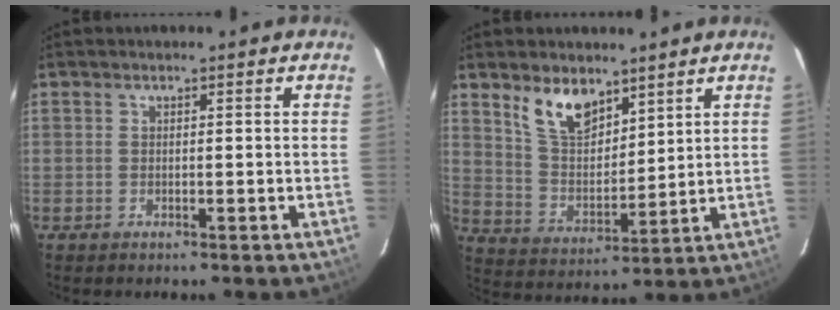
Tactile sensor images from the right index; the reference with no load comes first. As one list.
[{"total": 9.7, "force": [6.6, 4.7, 5.4], "torque": [-0.099, 0.009, 0.135]}]